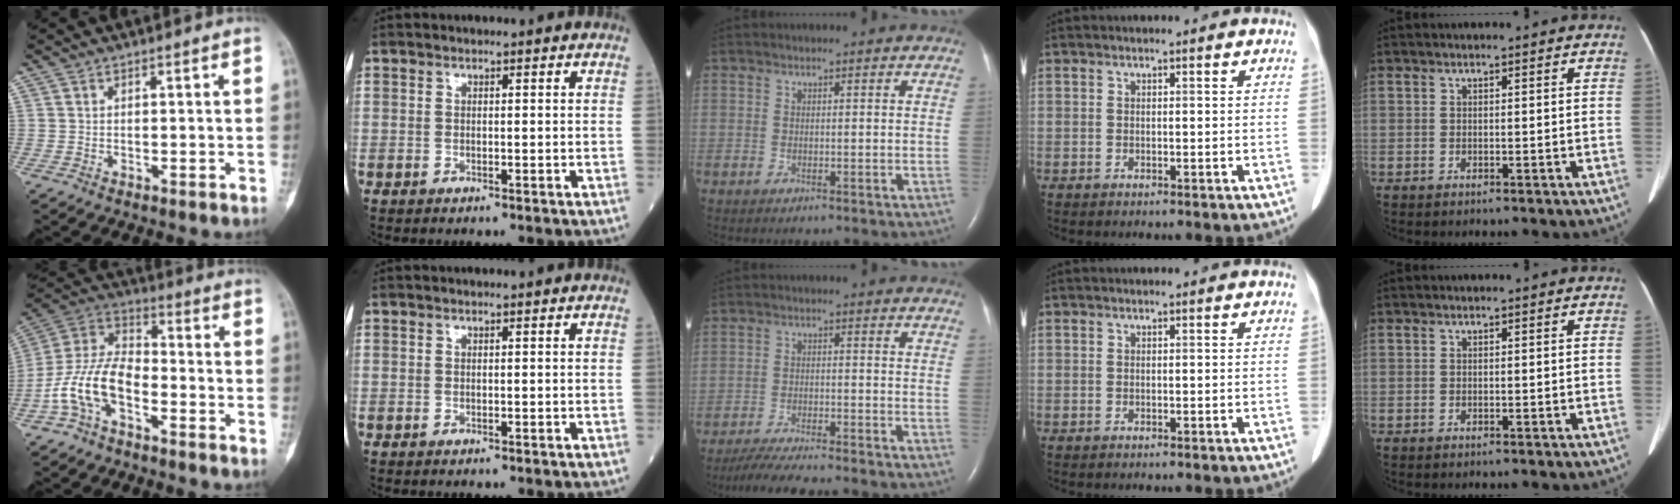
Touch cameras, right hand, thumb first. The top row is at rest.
{"thumb": {"total": 12.7, "force": [-5.2, 6.9, 9.3], "torque": [-0.189, 0.052, -0.108]}, "middle": {"total": 12.1, "force": [-10.8, 0.3, 5.4], "torque": [-0.078, -0.019, -0.164]}}